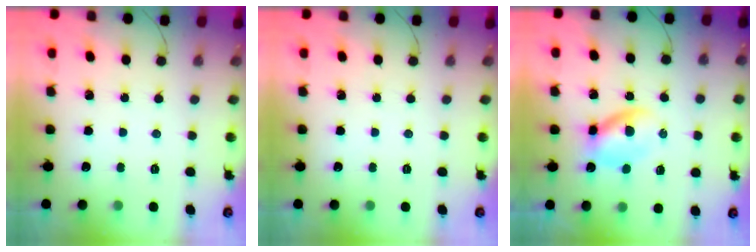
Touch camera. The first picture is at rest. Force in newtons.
{"total": 0.0}
{"total": 4.8, "press": 4.7, "slide": 0.6}